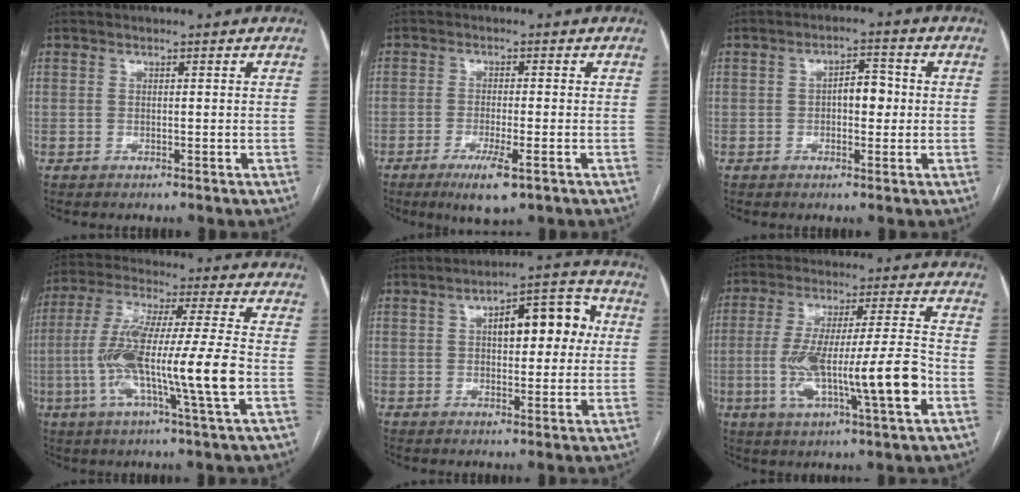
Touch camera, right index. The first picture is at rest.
{"total": 5.9, "force": [-3.1, 0.8, 4.9], "torque": [-0.093, -0.013, -0.048]}
{"total": 4.2, "force": [0.0, 2.2, 3.6], "torque": [-0.055, 0.013, 0.002]}
{"total": 16.3, "force": [-3.2, 0.0, 16.0], "torque": [-0.309, 0.001, -0.063]}
{"total": 10.3, "force": [2.2, 4.1, 9.2], "torque": [-0.125, 0.036, 0.033]}
{"total": 16.1, "force": [-3.9, 1.3, 15.6], "torque": [-0.285, 0.007, -0.060]}